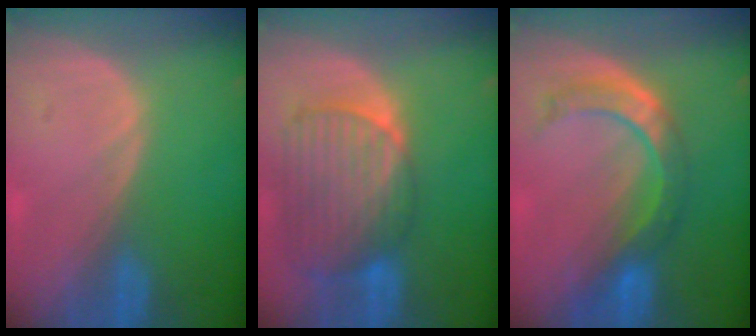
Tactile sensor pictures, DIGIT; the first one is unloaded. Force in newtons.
{"total": 10.4, "press": 8.9, "slide": 5.5}
{"total": 7.2, "press": 6.9, "slide": 2.2}